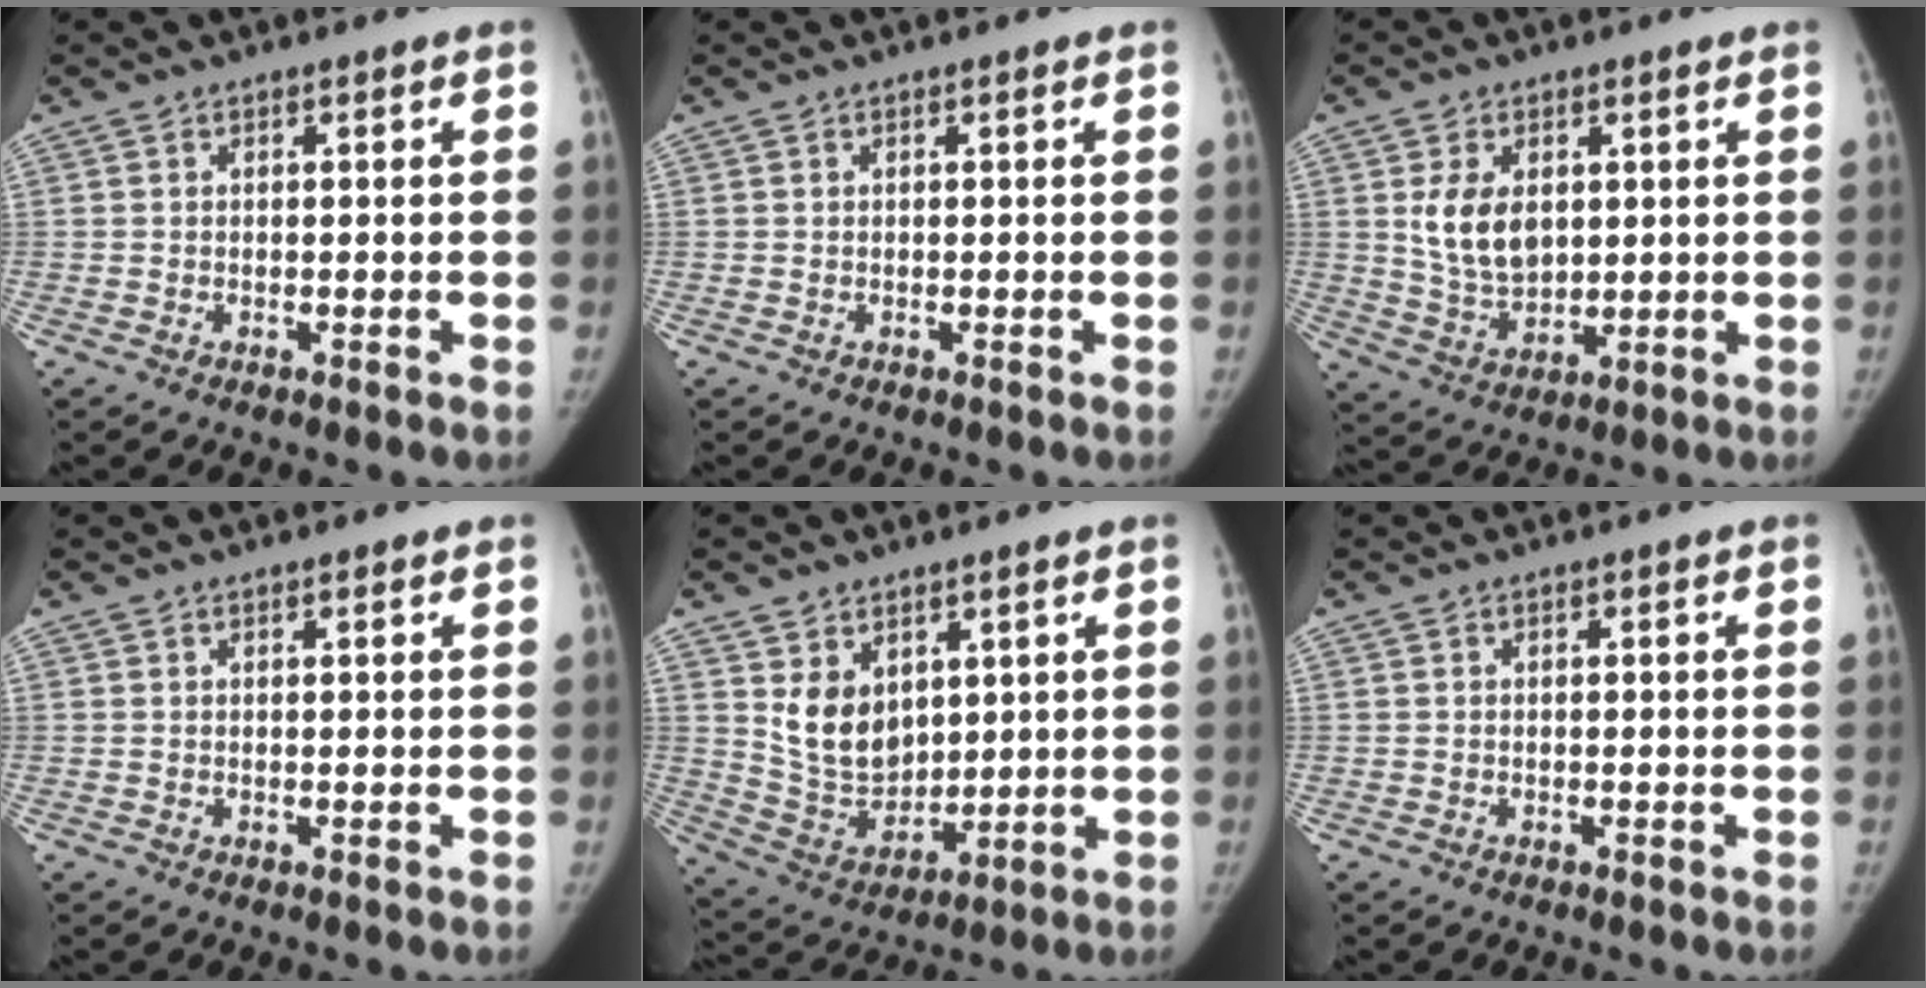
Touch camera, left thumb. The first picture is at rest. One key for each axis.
{"total": 0.0}
{"total": 9.2, "fx": 2.2, "fy": 6.1, "fz": 6.5, "tx": -0.097, "ty": -0.016, "tz": 0.054}
{"total": 0.7, "fx": 0.5, "fy": 0.2, "fz": 0.4, "tx": -0.007, "ty": -0.002, "tz": 0.008}
{"total": 10.2, "fx": 3.9, "fy": 7.3, "fz": 5.9, "tx": -0.073, "ty": -0.037, "tz": 0.097}
{"total": 0.0}